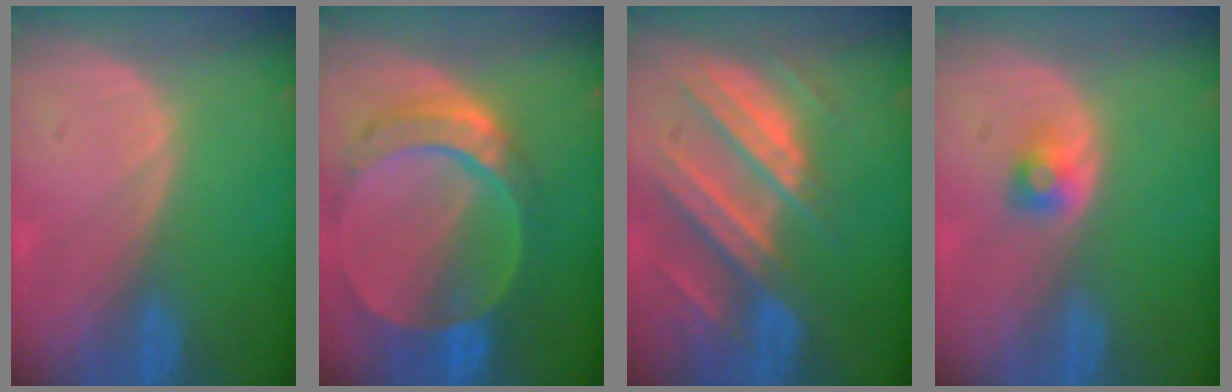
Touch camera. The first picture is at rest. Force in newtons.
{"total": 10.5, "press": 8.9, "slide": 5.7}
{"total": 10.4, "press": 9.1, "slide": 4.9}
{"total": 2.2, "press": 2.2, "slide": 0.3}